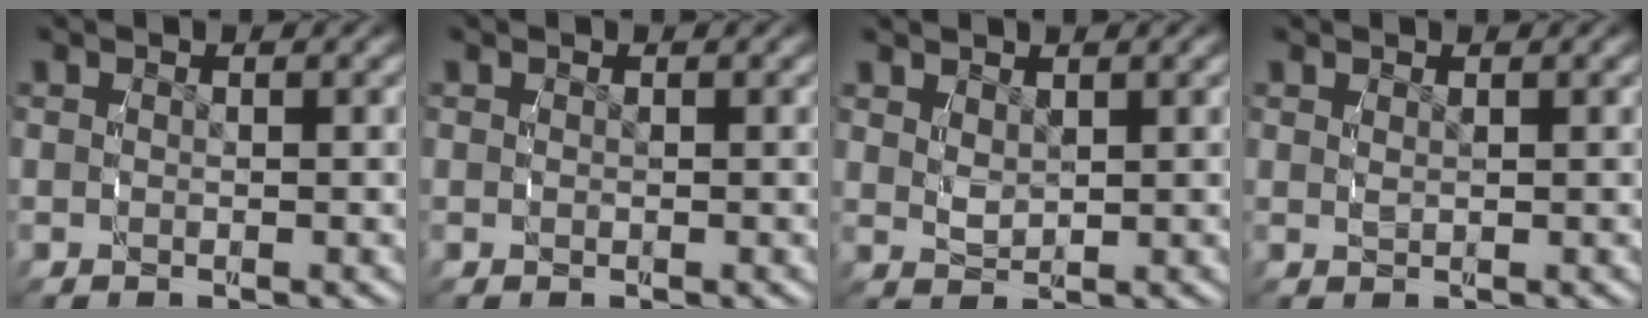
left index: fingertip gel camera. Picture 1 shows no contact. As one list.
[{"total": 0.0}, {"total": 1.4, "force": [0.9, 0.5, 0.9], "torque": [-0.019, -0.003, 0.022]}, {"total": 0.5, "force": [0.4, -0.3, 0.3], "torque": [-0.003, 0.001, 0.010]}]